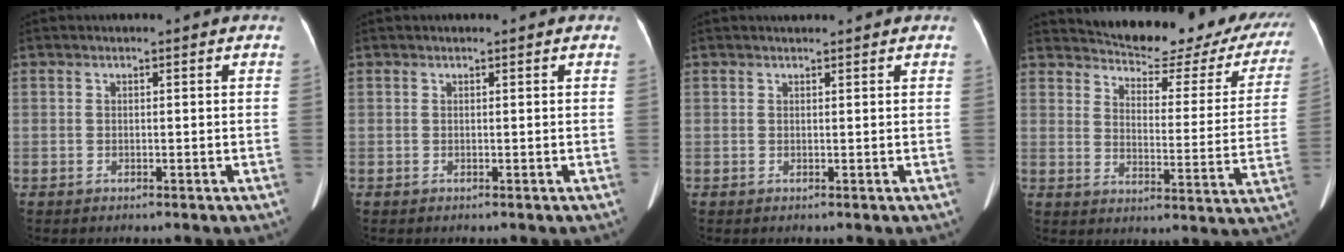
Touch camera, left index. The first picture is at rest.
{"total": 0.0}
{"total": 1.7, "force": [1.6, 0.3, 0.5], "torque": [-0.010, 0.017, 0.024]}
{"total": 22.6, "force": [20.2, 6.5, 7.9], "torque": [-0.090, -0.037, 0.232]}